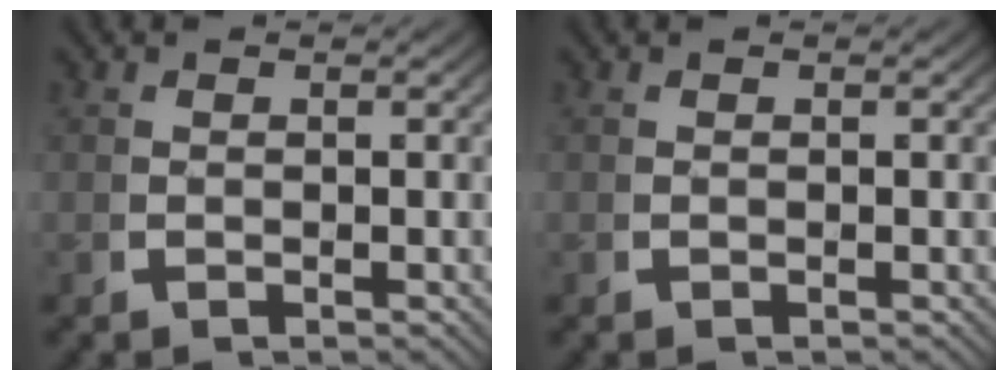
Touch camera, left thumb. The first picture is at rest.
{"total": 0.0}